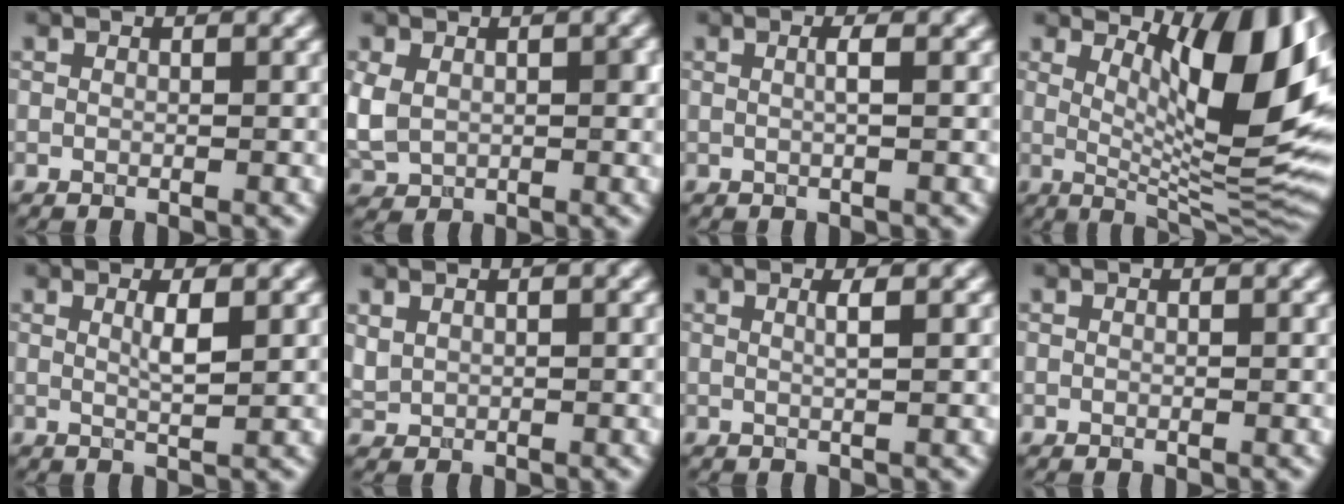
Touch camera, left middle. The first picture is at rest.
{"total": 4.0, "force": [0.3, 2.9, 2.8], "torque": [-0.073, -0.005, 0.014]}
{"total": 1.2, "force": [0.0, 0.2, 1.1], "torque": [-0.021, 0.004, -0.001]}
{"total": 11.6, "force": [3.7, 3.2, 10.5], "torque": [-0.151, -0.007, 0.073]}
{"total": 1.7, "force": [0.5, 0.2, 1.6], "torque": [-0.031, -0.002, 0.011]}
{"total": 0.7, "force": [0.6, 0.3, 0.1], "torque": [-0.012, -0.001, 0.026]}
{"total": 1.3, "force": [0.3, 0.3, 1.2], "torque": [-0.016, 0.003, 0.002]}
{"total": 0.0}